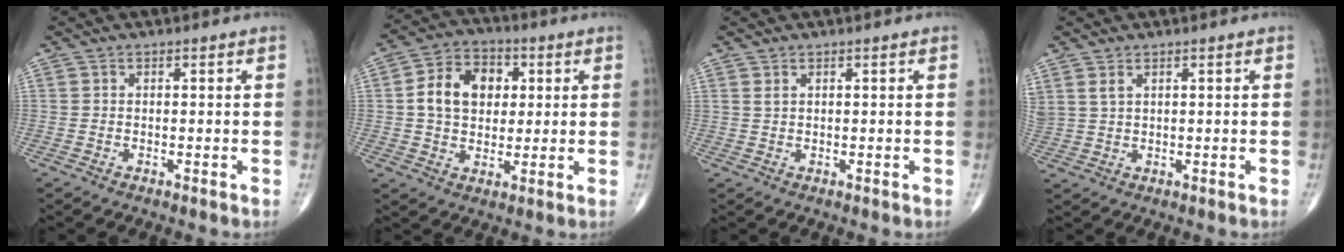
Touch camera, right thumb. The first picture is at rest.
{"total": 11.3, "force": [1.9, 8.3, 7.4], "torque": [-0.100, 0.009, 0.026]}
{"total": 0.9, "force": [0.7, 0.3, 0.6], "torque": [-0.009, 0.002, 0.015]}
{"total": 2.7, "force": [1.7, 1.3, 1.7], "torque": [-0.041, 0.001, 0.046]}